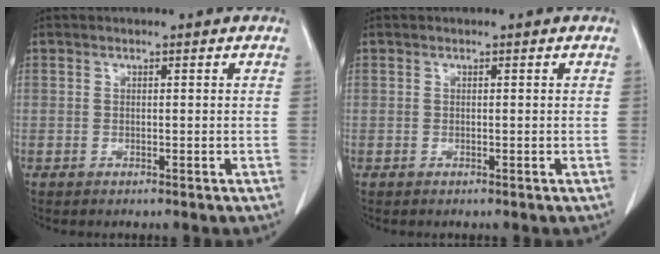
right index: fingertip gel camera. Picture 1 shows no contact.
{"total": 0.0}